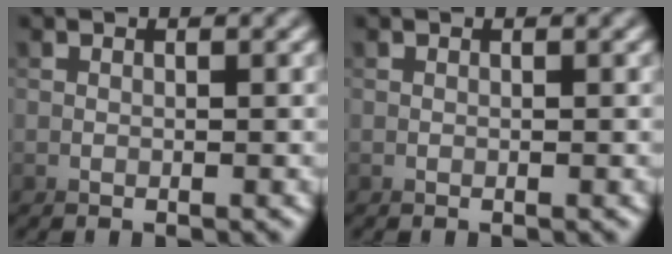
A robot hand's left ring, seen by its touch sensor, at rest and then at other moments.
{"total": 0.0}